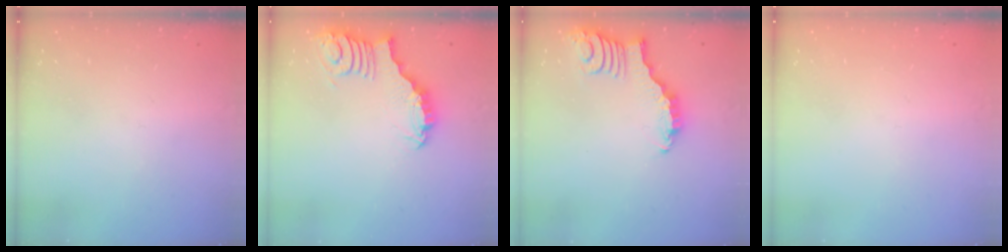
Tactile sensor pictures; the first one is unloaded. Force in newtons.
{"total": 3.0, "press": 3.0, "slide": 0.0}
{"total": 3.3, "press": 3.2, "slide": 0.6}
{"total": 0.0}